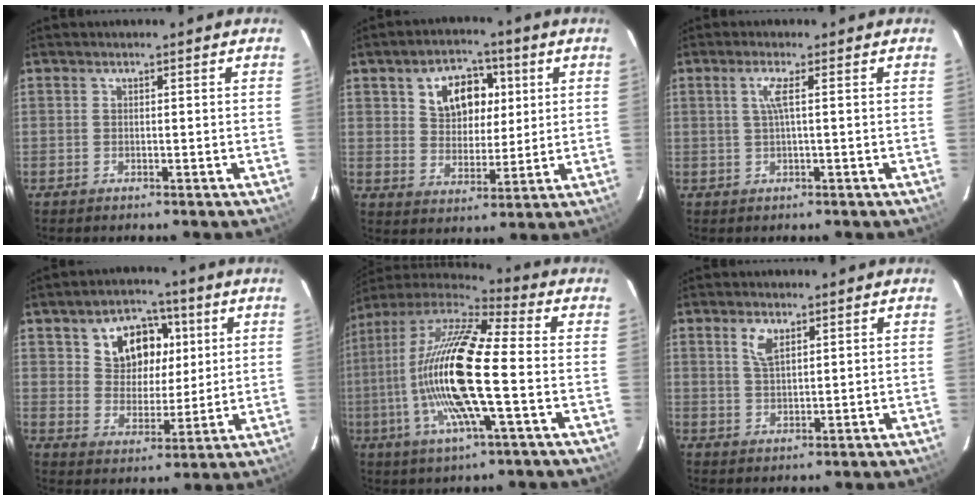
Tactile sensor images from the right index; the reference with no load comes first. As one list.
[{"total": 10.3, "force": [3.7, 7.4, 6.2], "torque": [-0.117, 0.027, 0.070]}, {"total": 2.4, "force": [0.4, -0.5, 2.3], "torque": [-0.044, -0.001, 0.009]}, {"total": 11.3, "force": [4.3, 8.4, 6.2], "torque": [-0.118, 0.025, 0.081]}, {"total": 20.7, "force": [-2.6, 3.5, 20.2], "torque": [-0.381, -0.012, -0.061]}, {"total": 3.6, "force": [2.0, 1.6, 2.6], "torque": [-0.050, 0.002, 0.039]}]